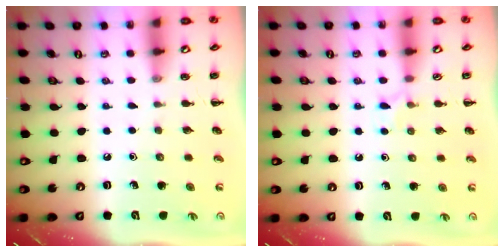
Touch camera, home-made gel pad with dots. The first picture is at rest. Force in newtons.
{"total": 4.7, "press": 4.5, "slide": 1.4}